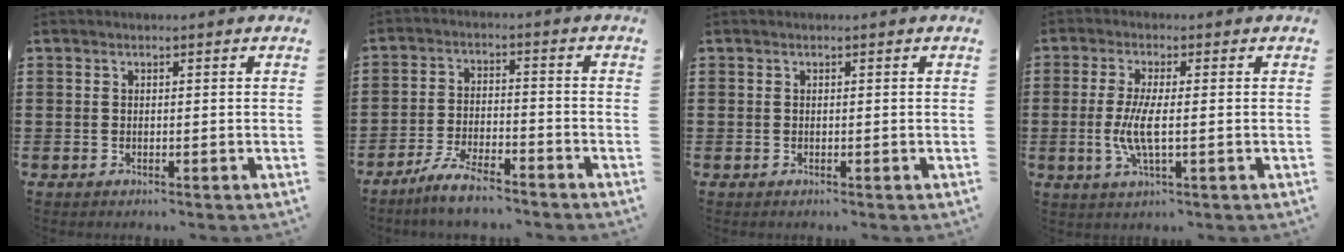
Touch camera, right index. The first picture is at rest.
{"total": 5.6, "force": [-5.1, 0.5, 2.4], "torque": [-0.059, -0.001, -0.101]}
{"total": 0.0}
{"total": 5.7, "force": [-0.8, 1.2, 5.6], "torque": [-0.126, -0.011, -0.023]}